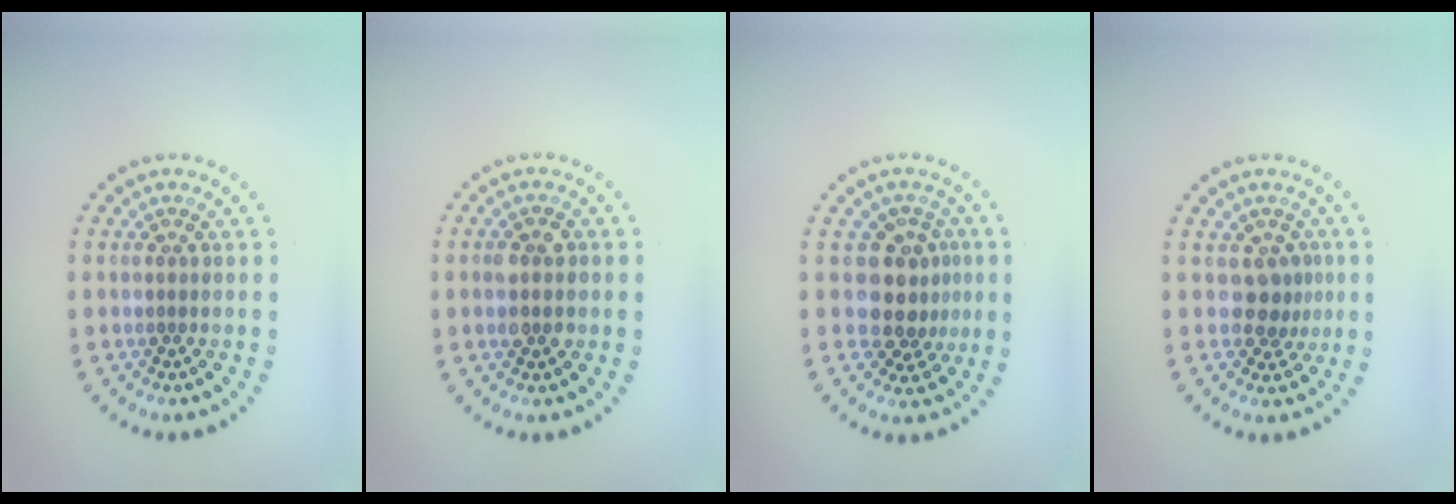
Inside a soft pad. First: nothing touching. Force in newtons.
{"total": 2.7, "press": 2.7, "slide": 0.2}
{"total": 4.0, "press": 3.5, "slide": 1.9}
{"total": 2.3, "press": 1.6, "slide": 1.6}